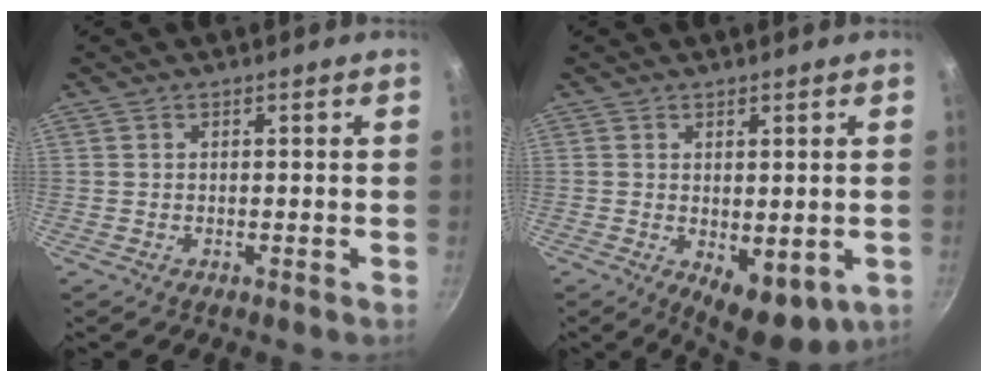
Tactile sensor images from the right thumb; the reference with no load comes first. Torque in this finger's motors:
{"motor_torque": [-0.27, 0.50, -0.32, 0.05, 0.09]}